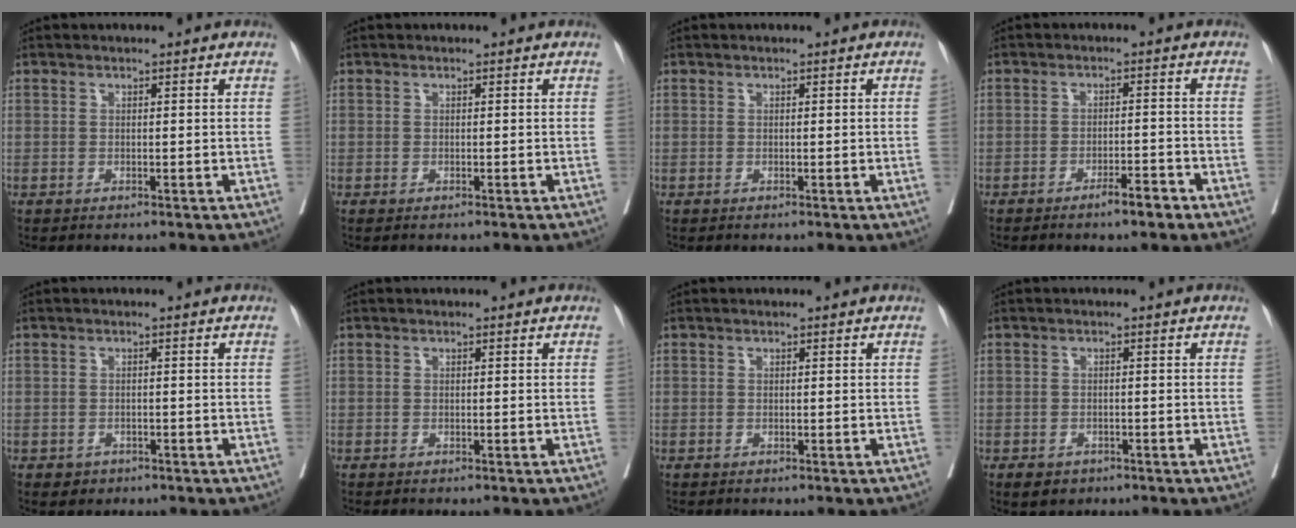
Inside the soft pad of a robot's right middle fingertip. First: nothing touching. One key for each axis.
{"total": 0.7, "fx": -0.6, "fy": 0.0, "fz": 0.3, "tx": -0.009, "ty": -0.005, "tz": -0.009}
{"total": 0.8, "fx": -0.1, "fy": -0.3, "fz": 0.7, "tx": -0.018, "ty": 0.002, "tz": 0.002}
{"total": 3.4, "fx": -2.5, "fy": 0.3, "fz": 2.3, "tx": -0.038, "ty": -0.002, "tz": -0.038}
{"total": 1.5, "fx": -0.9, "fy": 1.2, "fz": 0.4, "tx": -0.007, "ty": 0.002, "tz": -0.007}
{"total": 0.0}
{"total": 0.0}
{"total": 2.7, "fx": -1.7, "fy": 1.8, "fz": 1.0, "tx": -0.018, "ty": -0.002, "tz": -0.019}